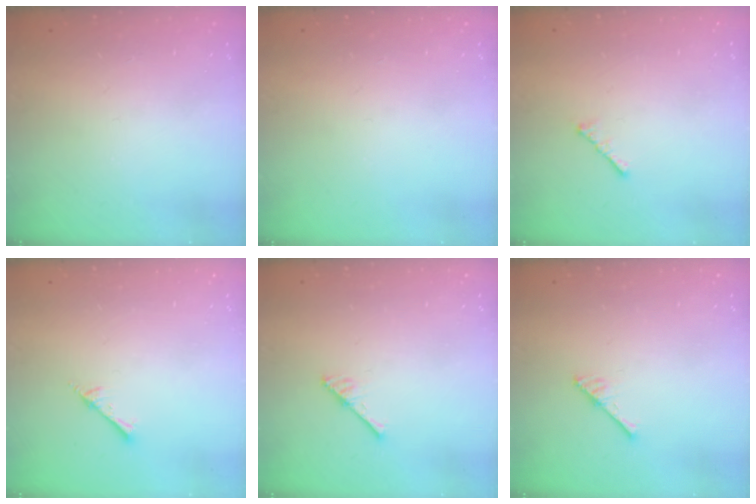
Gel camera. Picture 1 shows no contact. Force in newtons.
{"total": 0.0}
{"total": 1.9, "press": 1.8, "slide": 0.5}
{"total": 2.6, "press": 2.6, "slide": 0.3}
{"total": 3.0, "press": 3.0, "slide": 0.3}
{"total": 3.0, "press": 3.0, "slide": 0.3}